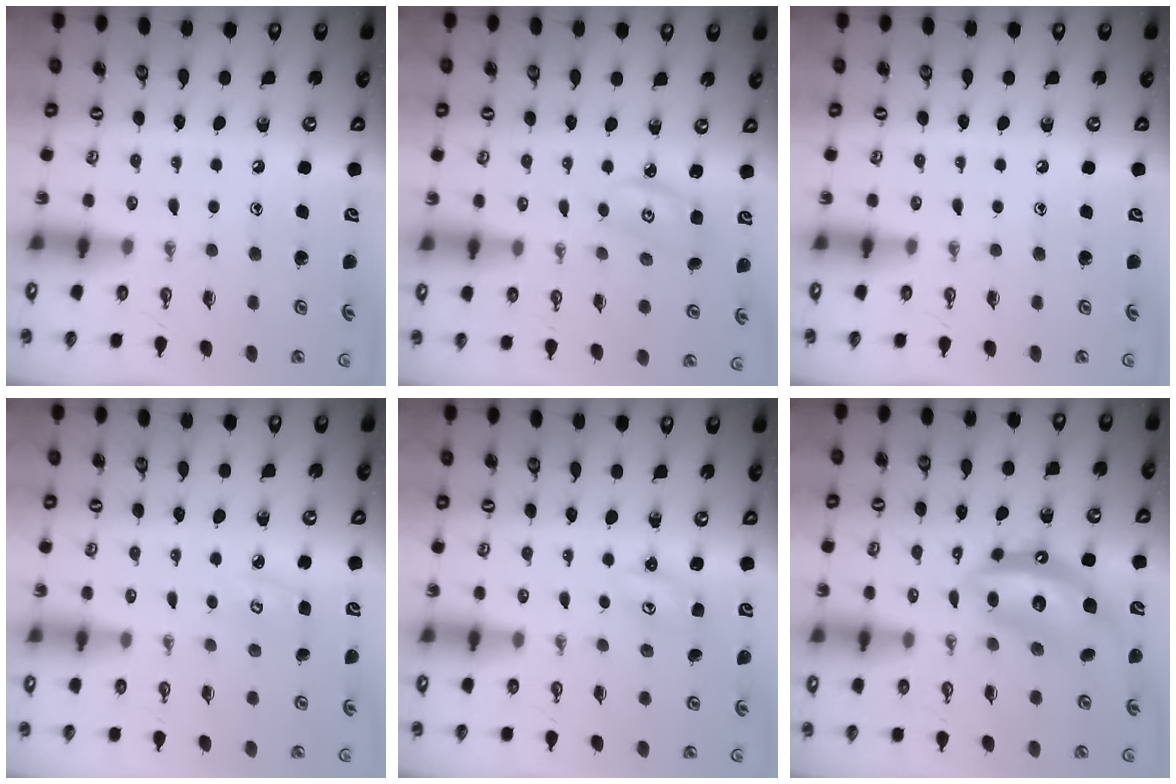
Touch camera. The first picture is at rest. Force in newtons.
{"total": 2.9, "press": 2.9, "slide": 0.2}
{"total": 0.0}
{"total": 4.2, "press": 4.2, "slide": 0.5}
{"total": 1.9, "press": 1.9, "slide": 0.3}
{"total": 12.3, "press": 12.2, "slide": 1.2}